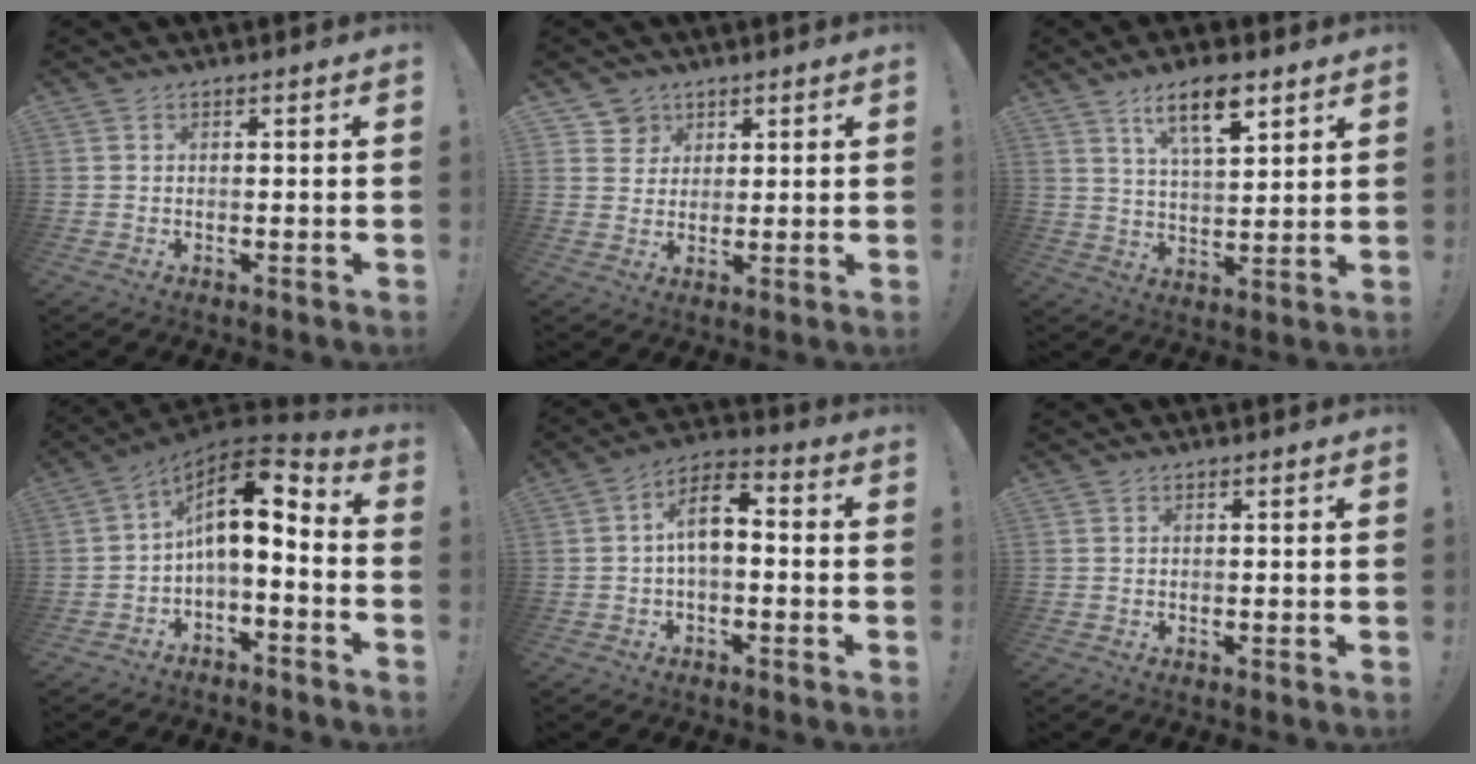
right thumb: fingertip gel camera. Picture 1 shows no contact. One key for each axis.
{"total": 5.1, "fx": 3.1, "fy": 4.0, "fz": 0.2, "tx": -0.002, "ty": -0.022, "tz": 0.059}
{"total": 11.3, "fx": 6.6, "fy": 4.1, "fz": 8.2, "tx": -0.128, "ty": -0.025, "tz": 0.113}
{"total": 11.1, "fx": 1.9, "fy": 5.0, "fz": 9.7, "tx": -0.165, "ty": -0.011, "tz": 0.029}
{"total": 8.9, "fx": 0.2, "fy": 4.7, "fz": 7.5, "tx": -0.128, "ty": 0.007, "tz": 0.005}
{"total": 0.0}